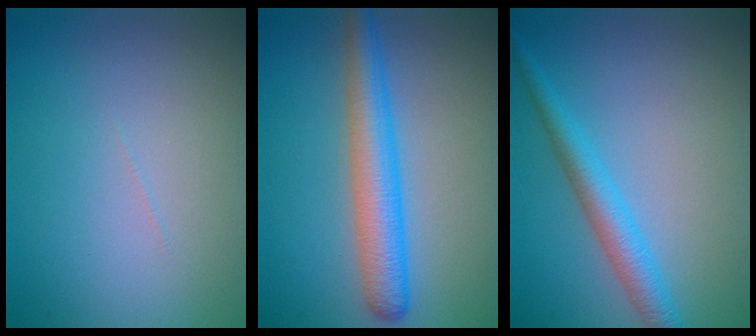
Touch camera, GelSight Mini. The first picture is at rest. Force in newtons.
{"total": 4.9, "press": 4.9, "slide": 0.1}
{"total": 3.2, "press": 3.2, "slide": 0.1}